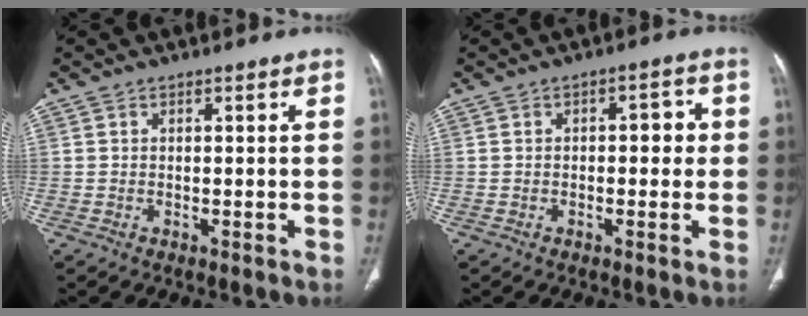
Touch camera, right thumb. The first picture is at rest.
{"total": 4.1, "force": [0.2, 2.2, 3.4], "torque": [-0.022, 0.009, -0.004]}